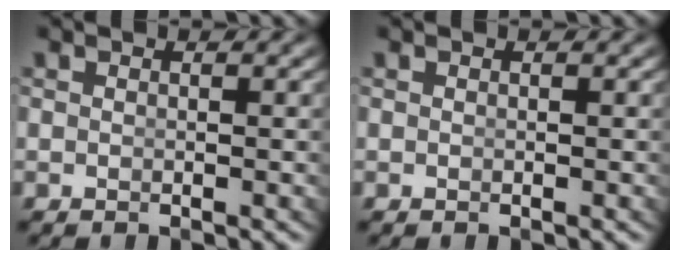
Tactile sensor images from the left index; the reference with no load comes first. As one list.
[{"total": 0.0}]